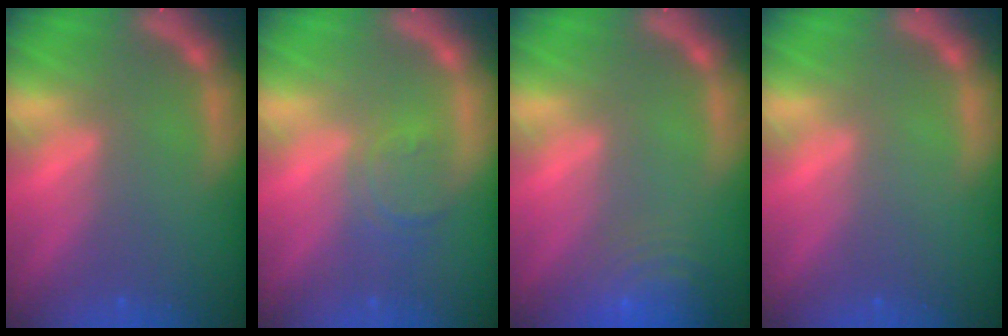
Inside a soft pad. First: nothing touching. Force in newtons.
{"total": 3.0}
{"total": 7.5}
{"total": 0.0}